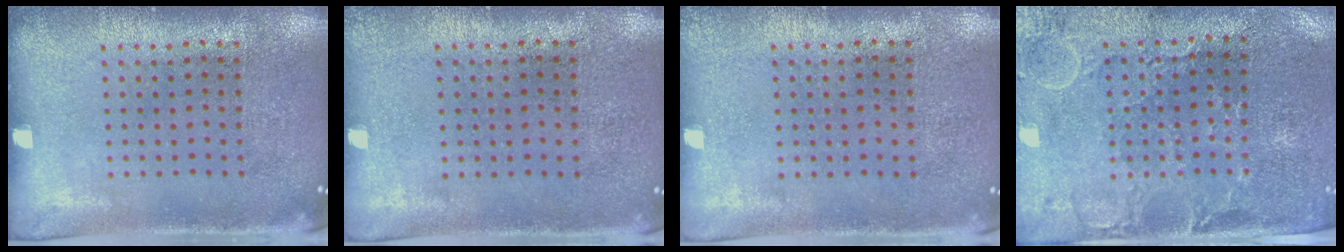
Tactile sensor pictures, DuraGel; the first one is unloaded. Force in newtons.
{"total": 0.0}
{"total": 0.0}
{"total": 0.7, "press": 0.5, "slide": 0.4}